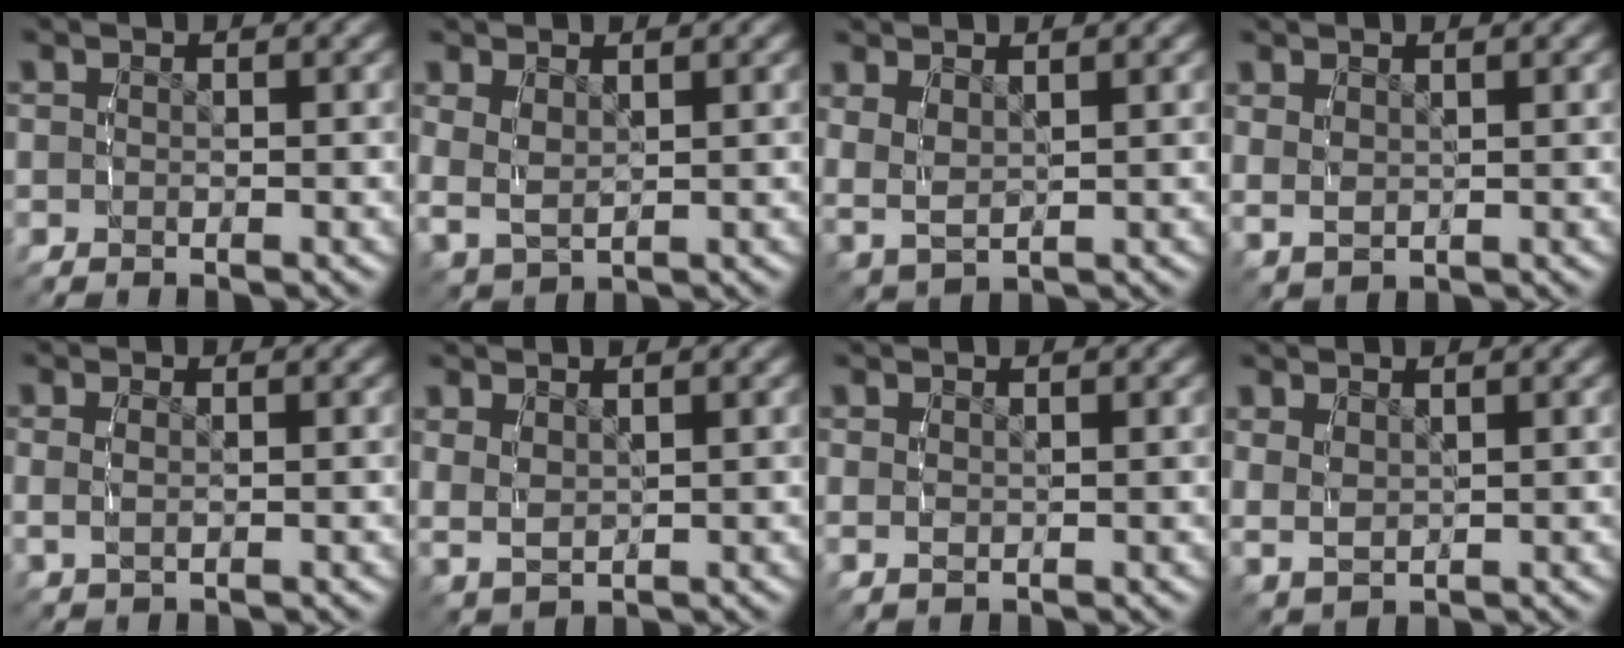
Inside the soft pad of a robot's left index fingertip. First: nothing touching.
{"total": 3.4, "force": [1.2, 2.6, 1.8], "torque": [-0.060, -0.009, 0.030]}
{"total": 4.3, "force": [1.5, 3.2, 2.3], "torque": [-0.076, -0.009, 0.033]}
{"total": 1.8, "force": [1.1, 1.0, 1.1], "torque": [-0.030, -0.002, 0.031]}
{"total": 1.1, "force": [0.4, 0.3, 1.0], "torque": [-0.023, -0.004, 0.013]}
{"total": 3.0, "force": [1.4, 2.1, 1.7], "torque": [-0.049, -0.004, 0.034]}
{"total": 0.9, "force": [0.6, 0.0, 0.7], "torque": [-0.014, 0.000, 0.018]}
{"total": 2.7, "force": [1.3, 1.8, 1.5], "torque": [-0.044, -0.004, 0.033]}